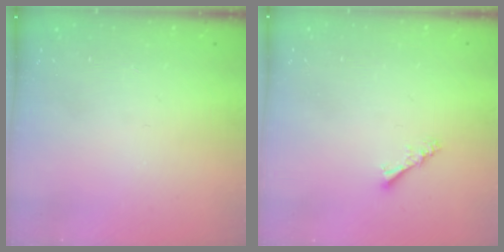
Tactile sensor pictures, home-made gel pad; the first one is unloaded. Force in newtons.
{"total": 3.2, "press": 3.2, "slide": 0.6}